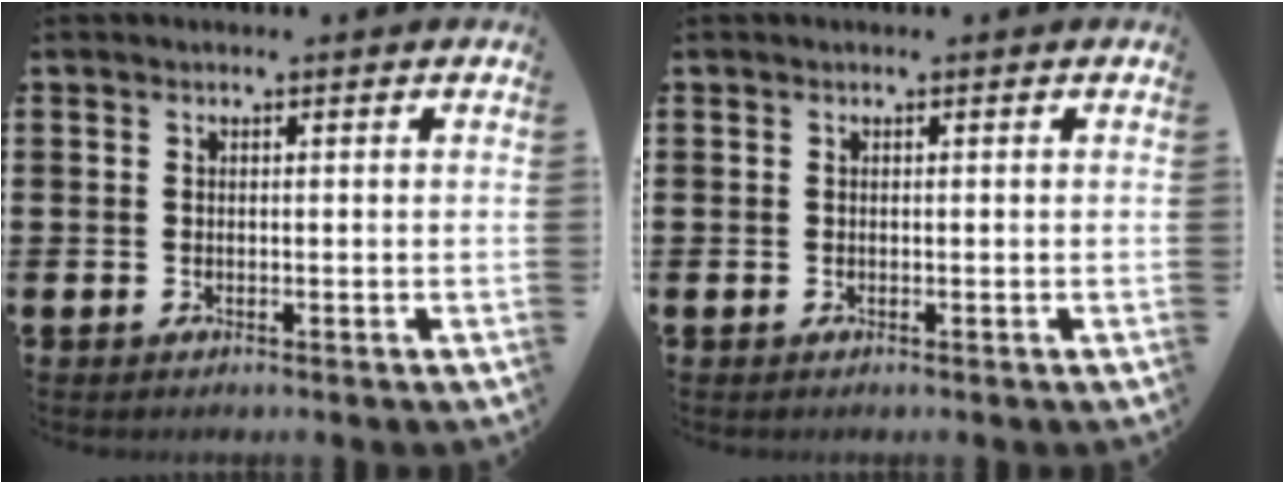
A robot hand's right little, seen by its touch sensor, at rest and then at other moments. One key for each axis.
{"total": 0.0}